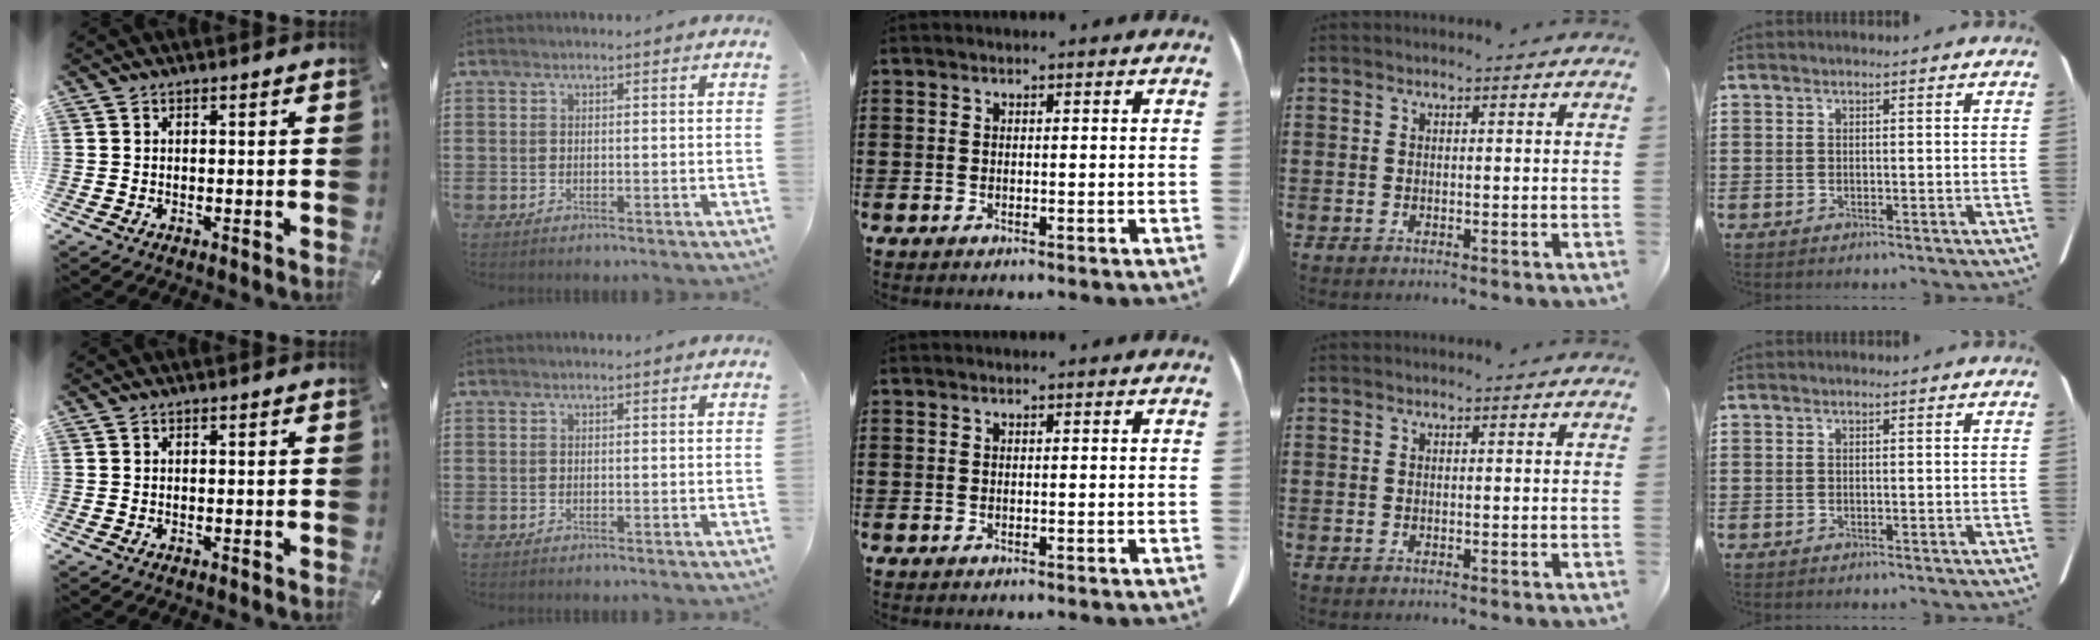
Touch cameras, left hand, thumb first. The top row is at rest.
{}